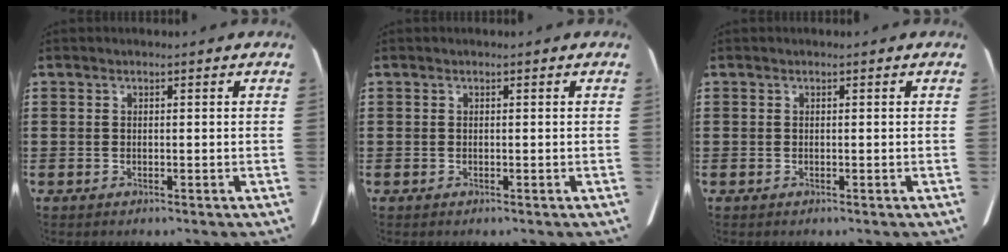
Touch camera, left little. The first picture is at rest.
{"total": 0.0}
{"total": 0.0}